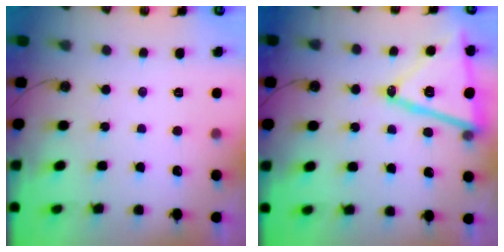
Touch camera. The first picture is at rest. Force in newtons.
{"total": 17.7, "press": 17.6, "slide": 2.0}